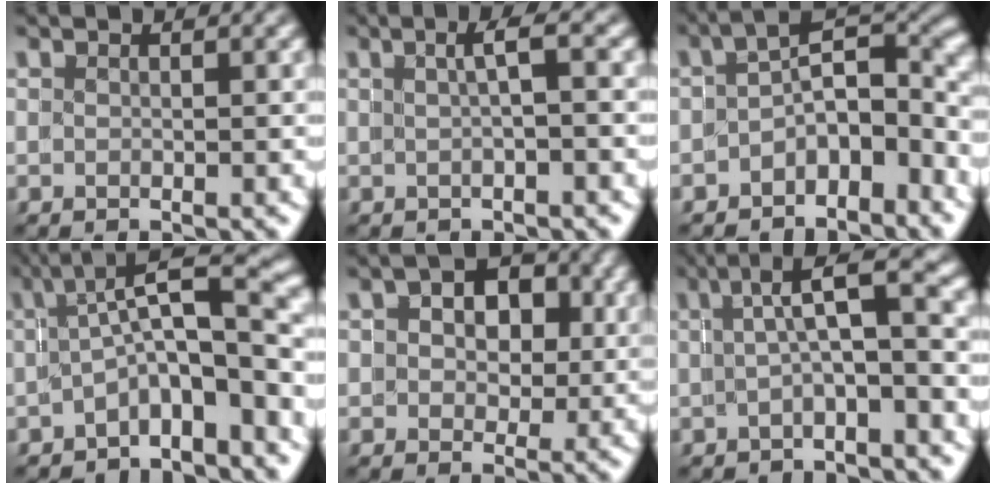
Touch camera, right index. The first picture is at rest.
{"total": 1.6, "force": [-0.1, -0.3, 1.6], "torque": [-0.019, 0.004, 0.004]}
{"total": 5.0, "force": [-1.5, 2.5, 4.1], "torque": [-0.031, -0.001, -0.027]}
{"total": 7.5, "force": [-0.8, 3.2, 6.8], "torque": [-0.076, 0.012, -0.013]}
{"total": 4.5, "force": [1.1, 3.6, 2.4], "torque": [-0.025, 0.004, 0.005]}
{"total": 4.3, "force": [-0.3, 1.3, 4.1], "torque": [-0.057, 0.003, -0.004]}